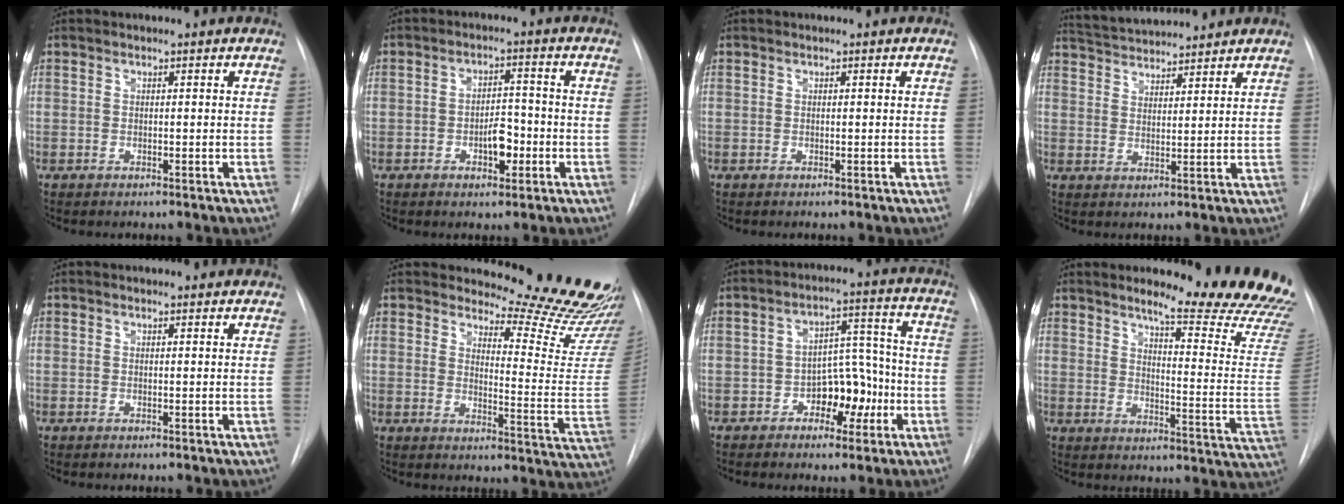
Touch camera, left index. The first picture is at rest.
{"total": 4.6, "force": [-1.7, 2.2, 3.7], "torque": [-0.052, 0.007, -0.023]}
{"total": 0.0}
{"total": 9.4, "force": [9.0, 0.7, 2.3], "torque": [-0.049, 0.027, 0.148]}
{"total": 3.3, "force": [3.1, 0.6, 0.7], "torque": [-0.014, 0.015, 0.030]}
{"total": 18.4, "force": [17.8, 1.1, 4.6], "torque": [-0.050, -0.151, 0.195]}
{"total": 7.7, "force": [-3.0, 4.4, 5.5], "torque": [-0.074, 0.028, -0.043]}
{"total": 20.2, "force": [18.4, 1.2, 8.1], "torque": [-0.098, -0.122, 0.210]}